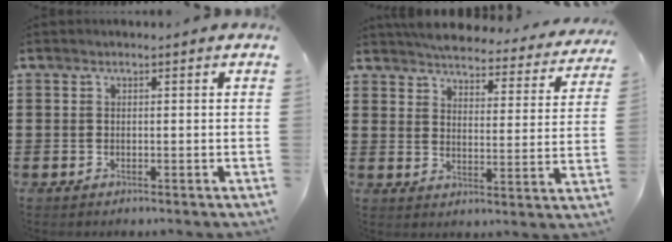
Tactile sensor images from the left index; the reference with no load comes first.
{"total": 4.4, "force": [4.3, 0.2, 0.7], "torque": [-0.039, -0.034, 0.070]}